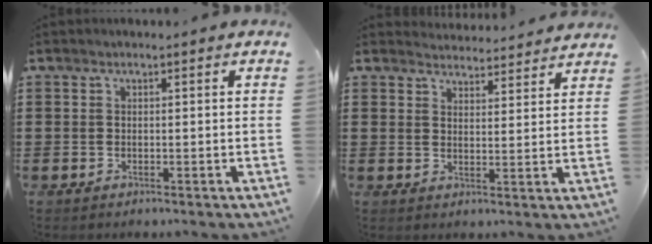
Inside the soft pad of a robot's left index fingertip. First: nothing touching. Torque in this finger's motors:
{"motor_torque": [1.07, -1.07, -0.15, -0.05]}